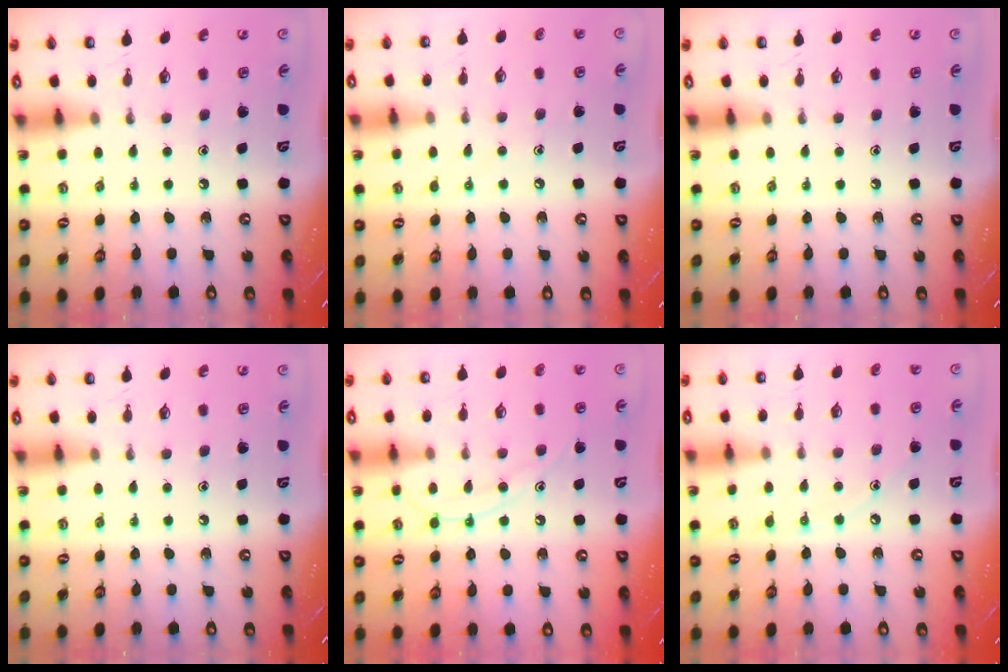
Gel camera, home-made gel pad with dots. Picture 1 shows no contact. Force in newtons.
{"total": 4.8, "press": 4.8, "slide": 0.6}
{"total": 0.0}
{"total": 0.0}
{"total": 10.9, "press": 10.8, "slide": 1.0}
{"total": 5.8, "press": 5.7, "slide": 0.6}